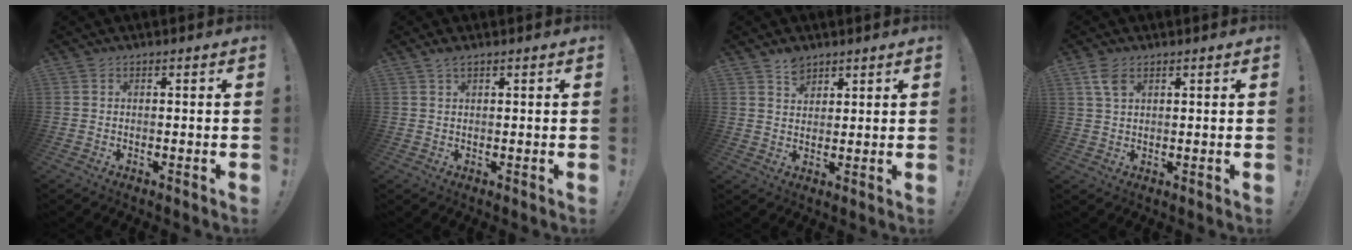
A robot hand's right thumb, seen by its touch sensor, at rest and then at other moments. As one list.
[{"total": 1.9, "force": [1.3, 0.5, 1.3], "torque": [-0.022, -0.002, 0.022]}, {"total": 4.7, "force": [3.6, 2.7, 1.4], "torque": [-0.010, -0.021, 0.065]}, {"total": 4.5, "force": [2.3, 2.3, 3.1], "torque": [-0.060, -0.003, 0.045]}]